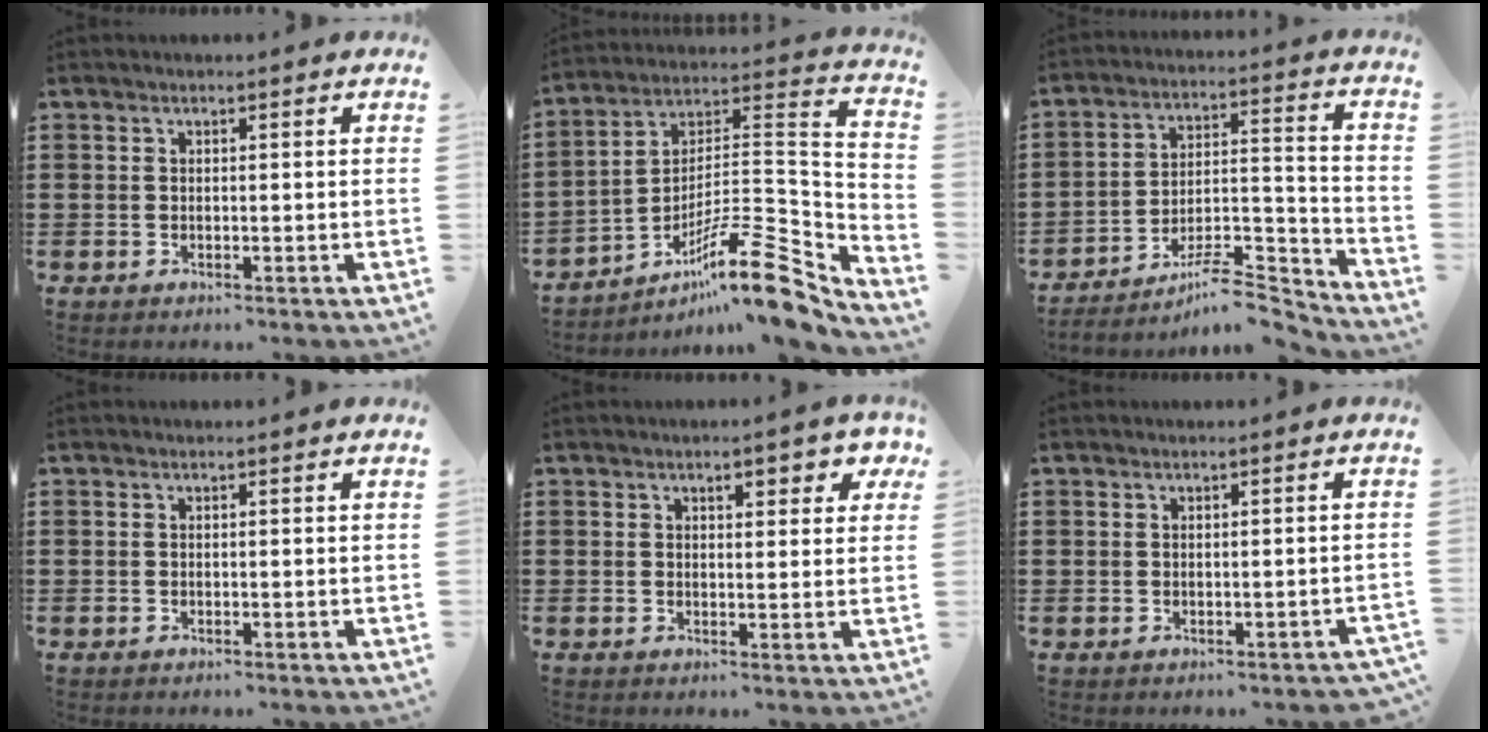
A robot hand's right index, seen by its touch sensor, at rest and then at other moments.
{"total": 14.3, "force": [-9.7, 2.7, 10.2], "torque": [-0.147, 0.021, -0.176]}
{"total": 8.2, "force": [-6.8, 2.0, 4.0], "torque": [-0.052, 0.014, -0.126]}
{"total": 0.0}
{"total": 3.5, "force": [2.0, 1.4, 2.4], "torque": [-0.030, 0.001, 0.028]}
{"total": 0.6, "force": [-0.3, 0.5, 0.0], "torque": [-0.002, 0.000, -0.007]}